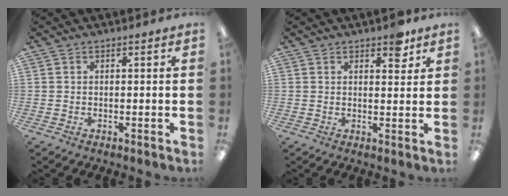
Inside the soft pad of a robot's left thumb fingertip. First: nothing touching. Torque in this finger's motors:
{"motor_torque": [0.35, 0.14, 0.20, -0.24, 0.00]}